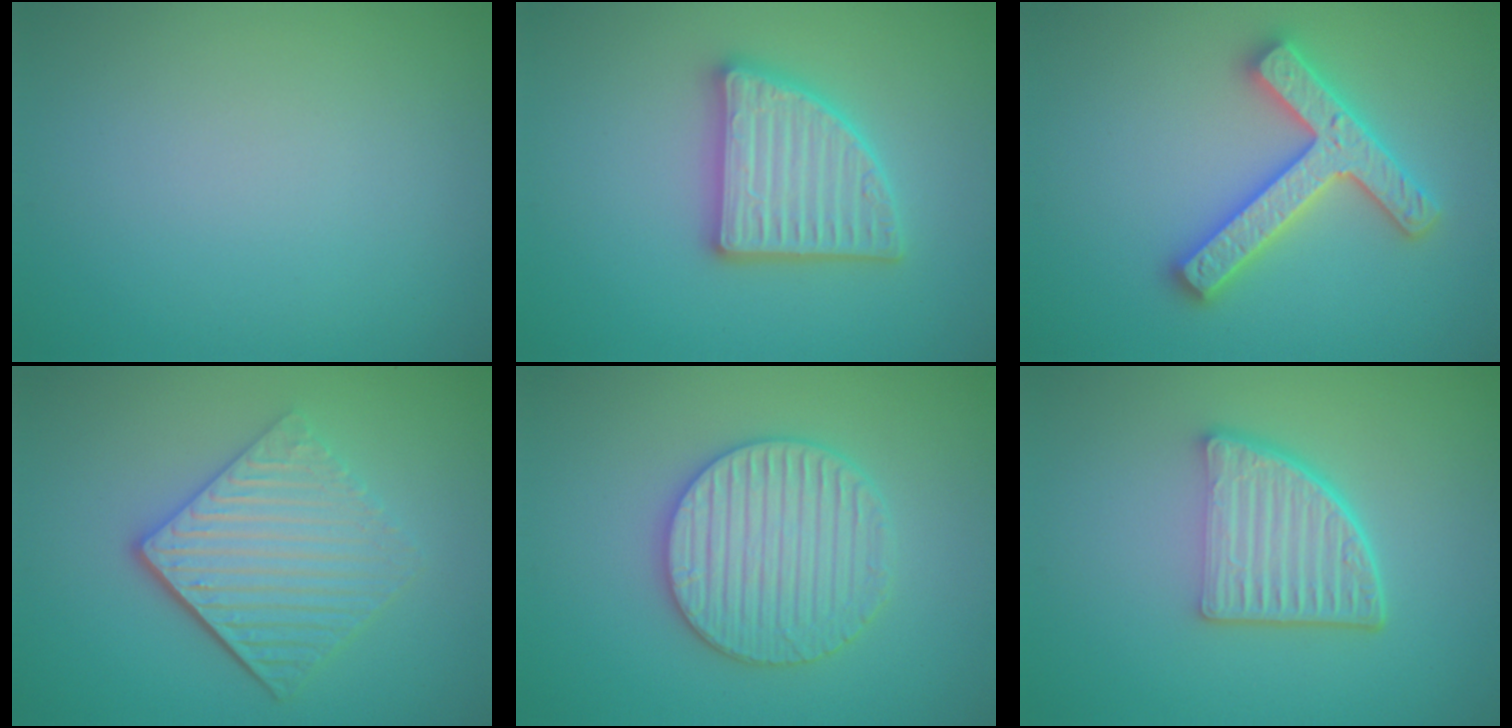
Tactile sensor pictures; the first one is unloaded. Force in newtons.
{"total": 5.0, "press": 5.0, "slide": 0.7}
{"total": 4.7, "press": 4.6, "slide": 0.9}
{"total": 5.6, "press": 3.9, "slide": 4.1}
{"total": 4.4, "press": 4.3, "slide": 0.9}
{"total": 5.4, "press": 3.9, "slide": 3.8}